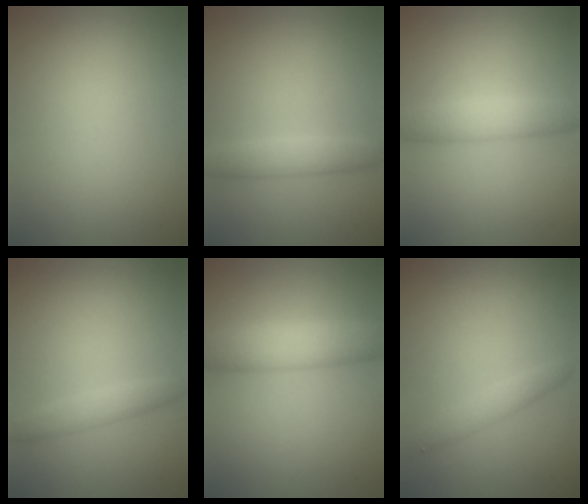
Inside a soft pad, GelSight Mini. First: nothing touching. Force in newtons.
{"total": 2.5, "press": 2.5, "slide": 0.0}
{"total": 4.2, "press": 4.2, "slide": 0.0}
{"total": 2.1, "press": 2.1, "slide": 0.1}
{"total": 4.5, "press": 4.5, "slide": 0.1}
{"total": 1.6, "press": 1.6, "slide": 0.0}